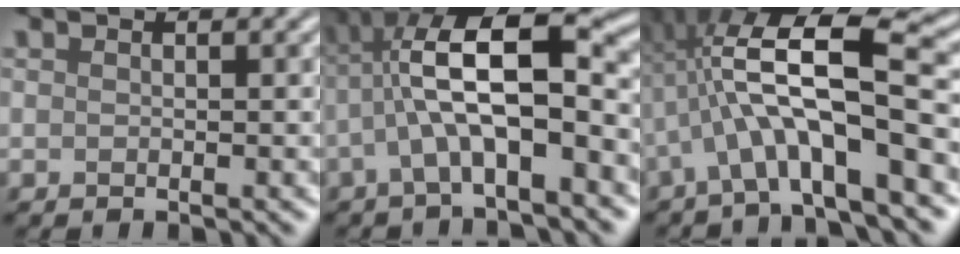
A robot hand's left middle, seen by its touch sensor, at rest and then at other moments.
{"total": 9.1, "force": [-0.7, 2.9, 8.6], "torque": [-0.160, 0.031, -0.003]}
{"total": 9.3, "force": [-1.3, 2.6, 8.8], "torque": [-0.159, 0.031, -0.016]}